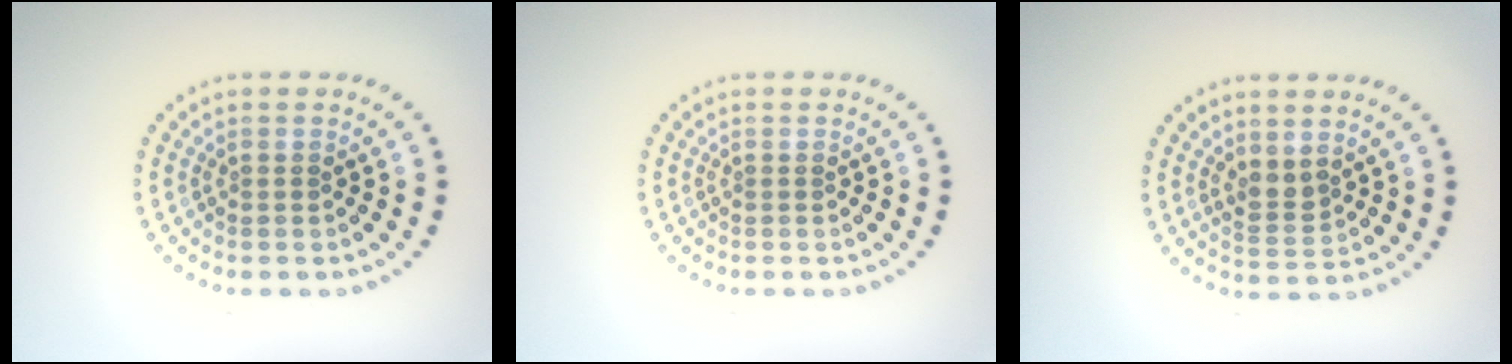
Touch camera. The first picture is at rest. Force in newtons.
{"total": 0.0}
{"total": 1.9, "press": 1.6, "slide": 1.0}